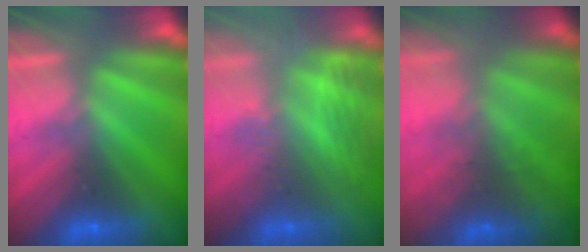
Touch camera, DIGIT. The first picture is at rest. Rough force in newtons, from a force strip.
{"total": 2.8}
{"total": 8.2}